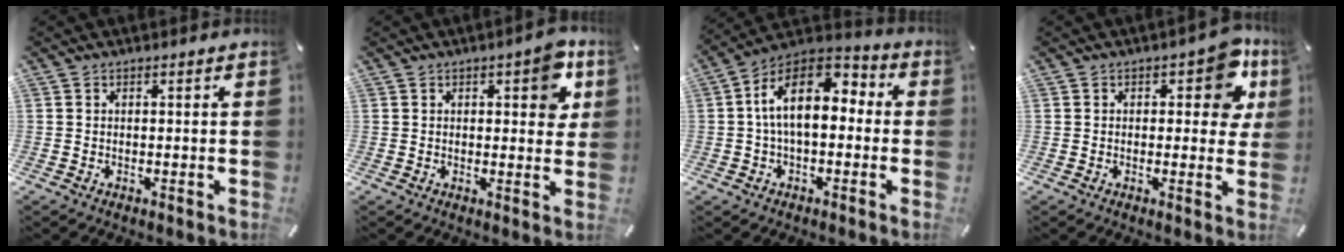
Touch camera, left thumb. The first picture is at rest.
{"total": 7.0, "force": [2.4, 3.5, 5.6], "torque": [-0.055, -0.009, 0.033]}
{"total": 13.7, "force": [1.6, 7.8, 11.2], "torque": [-0.213, -0.005, 0.026]}
{"total": 9.6, "force": [4.0, 5.1, 7.1], "torque": [-0.062, -0.016, 0.061]}